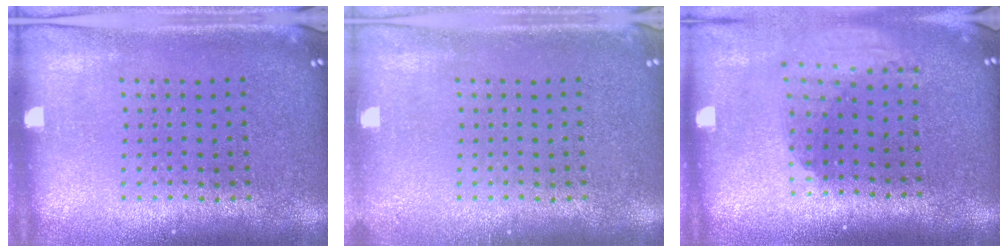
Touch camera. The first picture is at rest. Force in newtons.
{"total": 0.6, "press": 0.6, "slide": 0.0}
{"total": 1.9, "press": 1.5, "slide": 1.2}